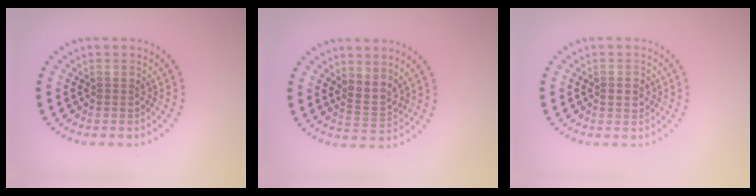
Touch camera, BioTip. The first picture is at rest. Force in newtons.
{"total": 2.1, "press": 1.6, "slide": 1.4}
{"total": 0.9, "press": 0.9, "slide": 0.1}